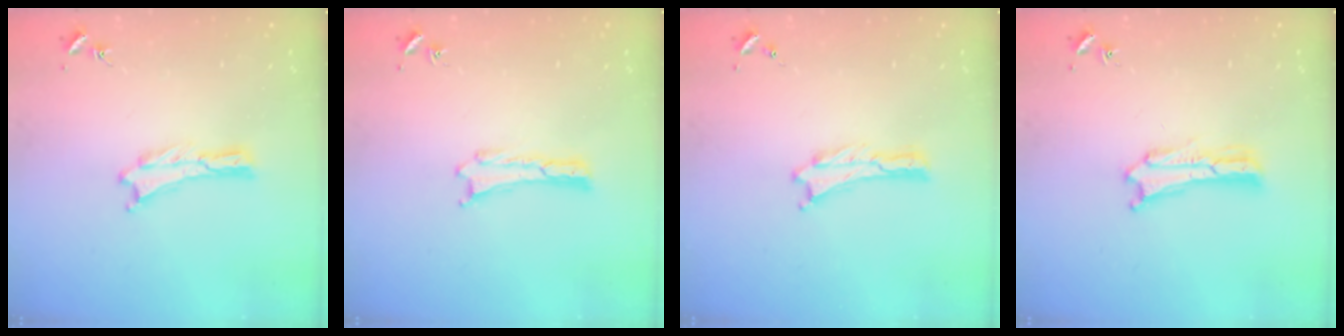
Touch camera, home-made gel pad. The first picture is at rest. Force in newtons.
{"total": 0.0}
{"total": 0.0}
{"total": 1.2, "press": 1.2, "slide": 0.2}